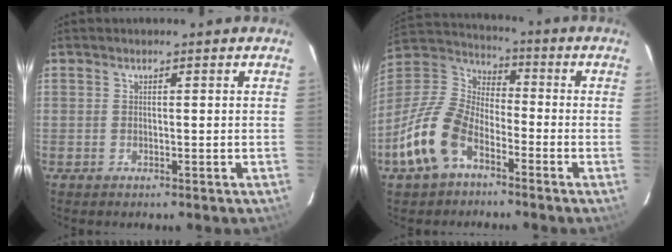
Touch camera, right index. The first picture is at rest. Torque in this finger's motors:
{"motor_torque": [1.07, -0.99, 0.75, 0.17]}